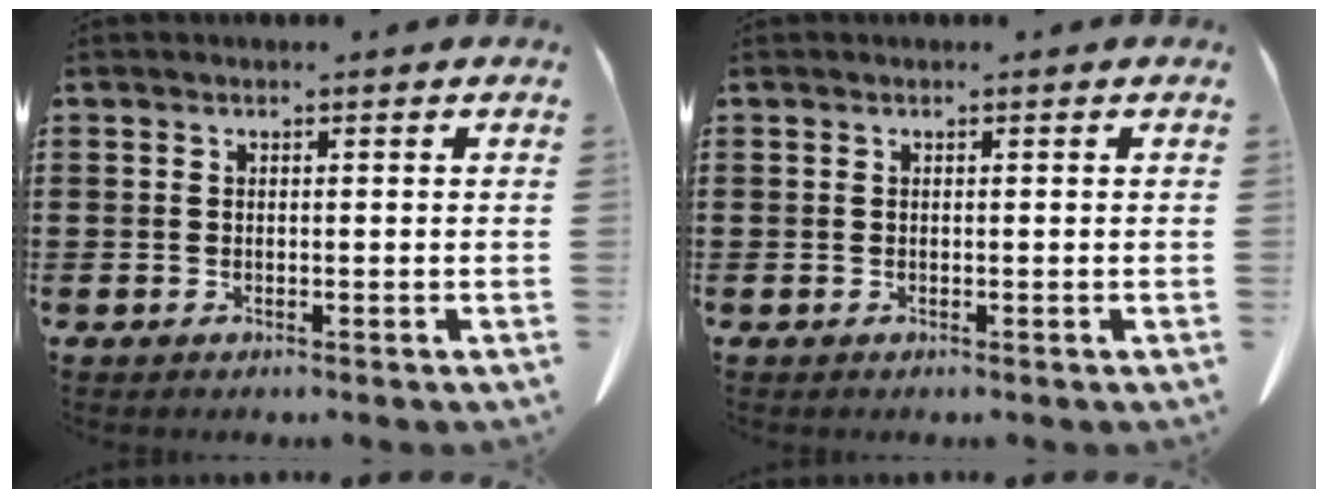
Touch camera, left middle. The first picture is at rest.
{"total": 0.0}